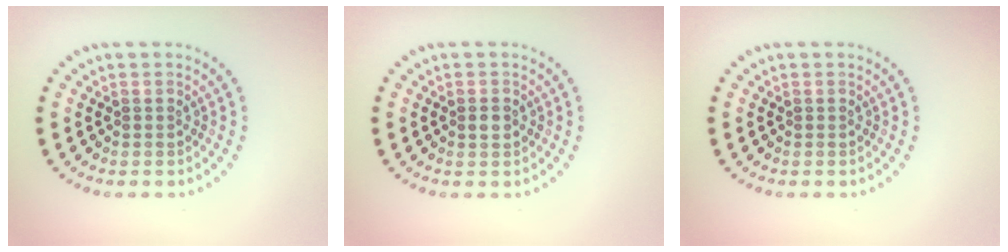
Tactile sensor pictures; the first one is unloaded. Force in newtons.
{"total": 1.3, "press": 1.3, "slide": 0.3}
{"total": 0.0}